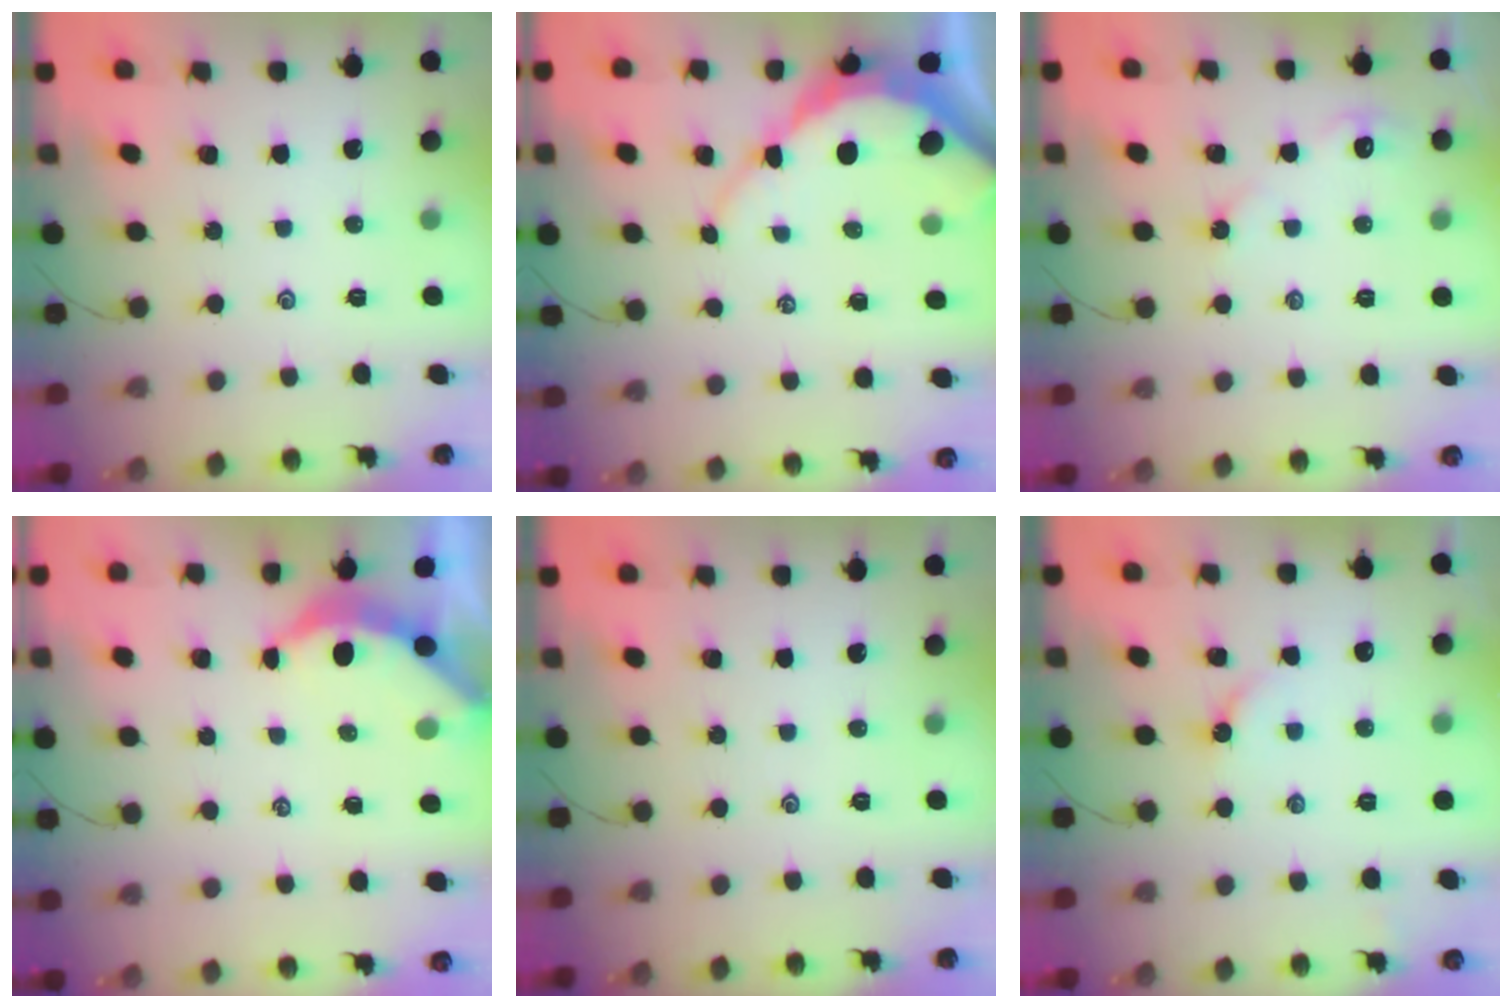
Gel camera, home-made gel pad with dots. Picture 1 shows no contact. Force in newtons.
{"total": 8.2, "press": 8.1, "slide": 0.9}
{"total": 3.9, "press": 3.9, "slide": 0.4}
{"total": 4.0, "press": 3.9, "slide": 0.5}
{"total": 0.0}
{"total": 3.2, "press": 3.2, "slide": 0.5}